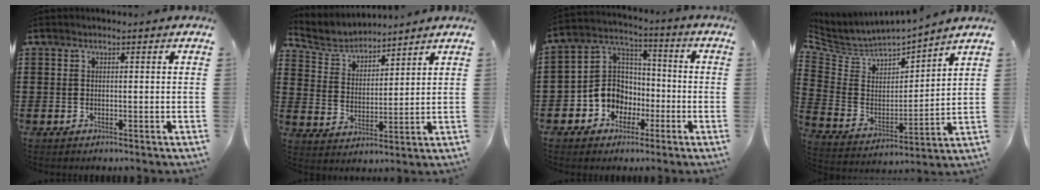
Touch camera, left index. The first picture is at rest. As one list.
[{"total": 4.8, "force": [4.5, 1.4, 0.5], "torque": [-0.036, -0.020, 0.077]}, {"total": 8.7, "force": [-3.2, 7.8, 2.3], "torque": [-0.091, 0.012, -0.065]}, {"total": 4.1, "force": [3.5, 2.0, 0.1], "torque": [-0.037, -0.037, 0.054]}]